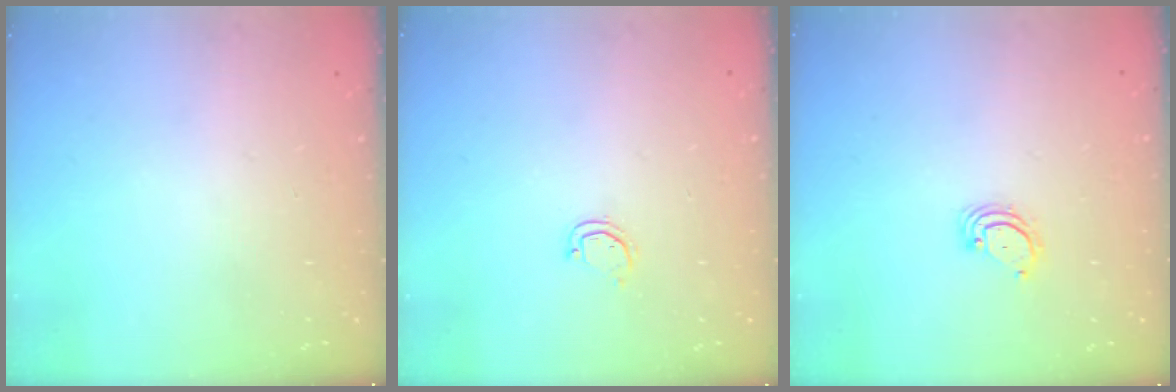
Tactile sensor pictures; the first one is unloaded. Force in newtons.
{"total": 3.2, "press": 3.2, "slide": 0.2}
{"total": 2.8, "press": 2.8, "slide": 0.3}